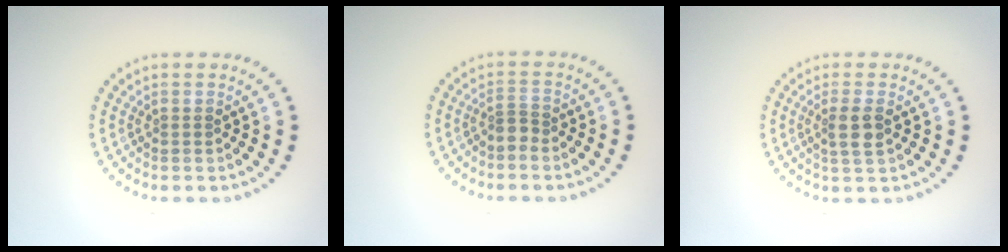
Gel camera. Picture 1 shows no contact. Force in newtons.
{"total": 1.2, "press": 0.8, "slide": 0.9}
{"total": 2.1, "press": 1.8, "slide": 1.0}